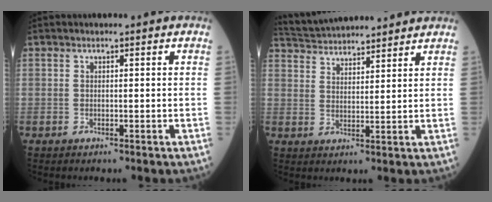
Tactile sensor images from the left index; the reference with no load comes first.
{"total": 12.6, "force": [12.0, 1.6, 3.4], "torque": [-0.069, 0.035, 0.191]}